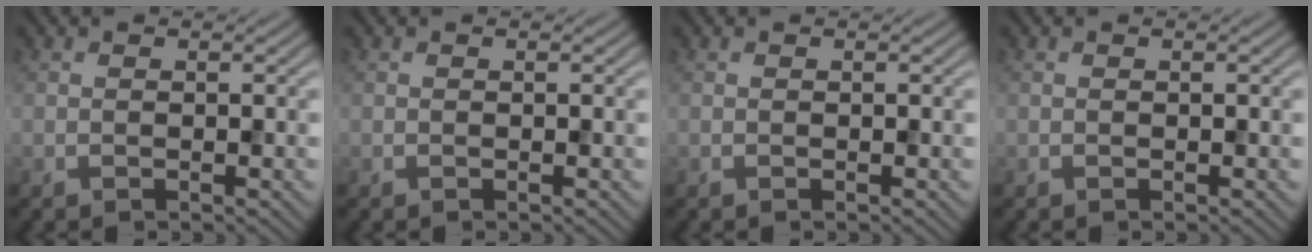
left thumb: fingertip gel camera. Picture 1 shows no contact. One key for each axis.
{"total": 0.0}
{"total": 0.0}
{"total": 0.0}